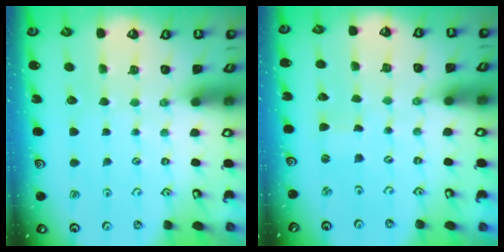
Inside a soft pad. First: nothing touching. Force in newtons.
{"total": 0.0}